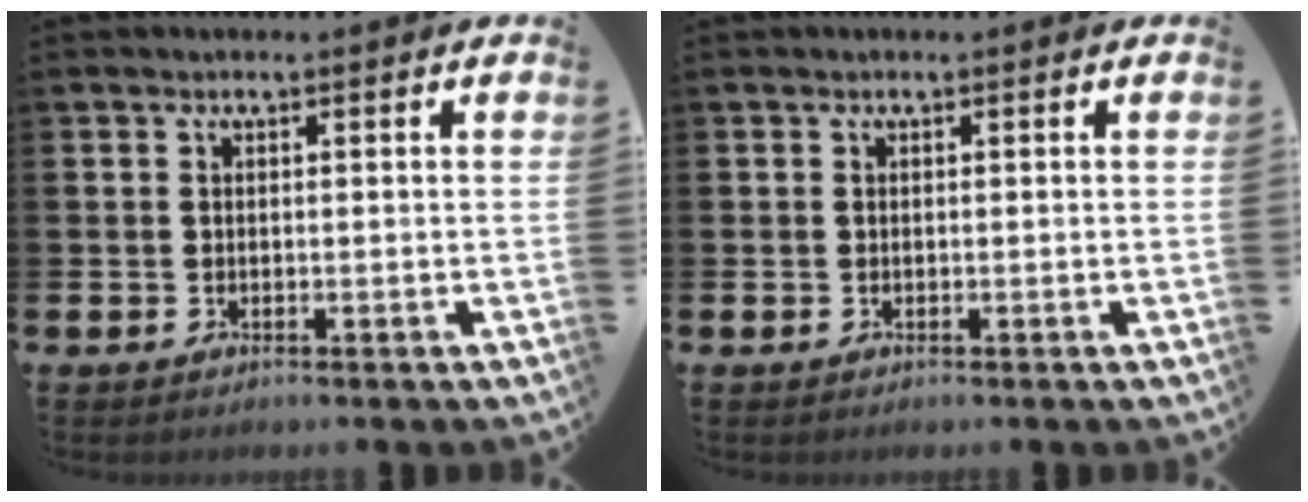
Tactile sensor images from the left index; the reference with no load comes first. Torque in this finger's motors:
{"motor_torque": [-0.01, 0.04, 0.00, -0.01]}